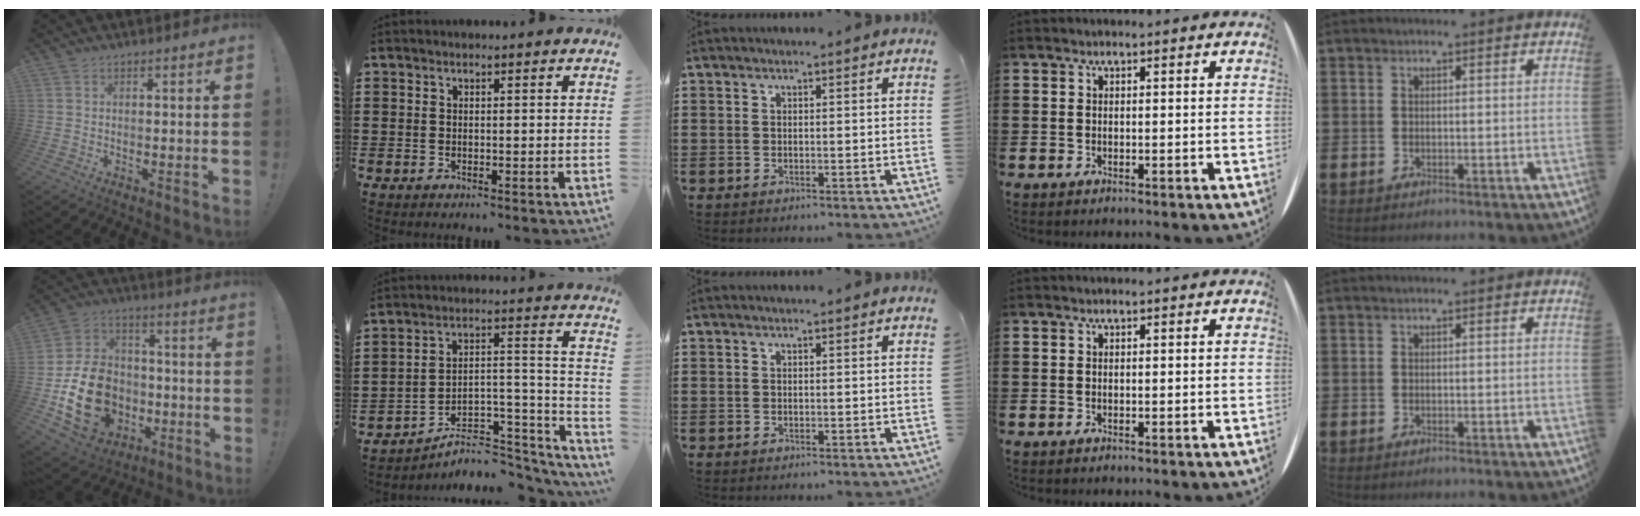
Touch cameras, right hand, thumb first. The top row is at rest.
{"thumb": {"total": 19.4, "force": [-5.7, 15.1, 10.8], "torque": [-0.185, 0.038, -0.083]}, "index": {"total": 5.2, "force": [-4.3, 2.1, 2.0], "torque": [-0.034, -0.001, -0.082]}}